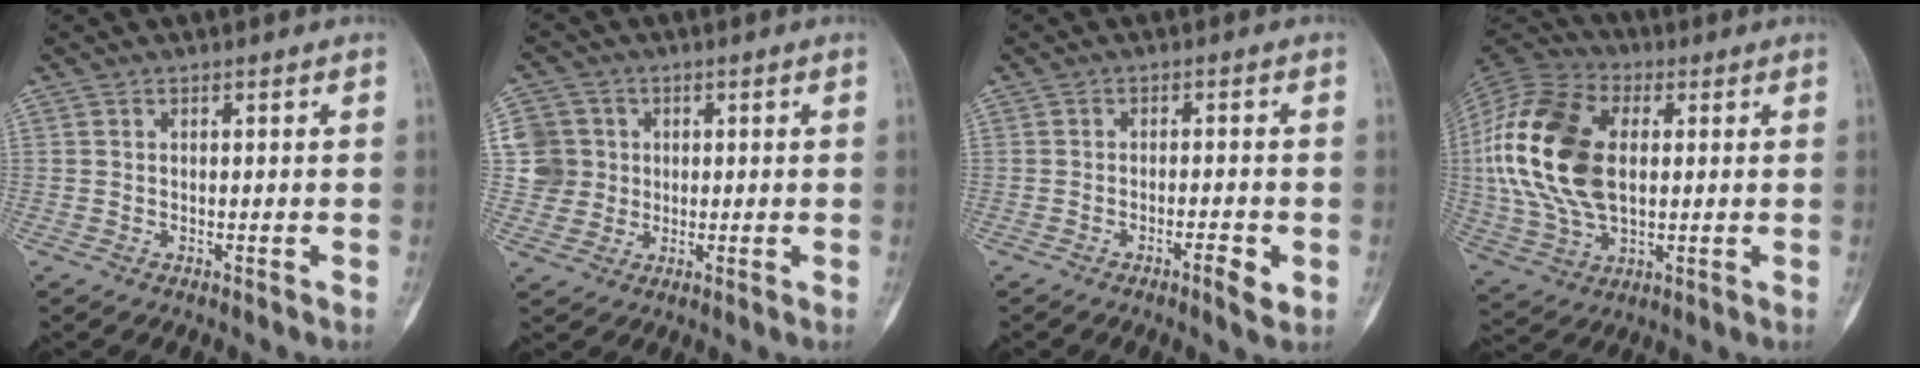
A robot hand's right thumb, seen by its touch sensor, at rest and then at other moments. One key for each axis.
{"total": 6.6, "fx": 0.9, "fy": 6.5, "fz": 0.8, "tx": 0.013, "ty": 0.005, "tz": 0.013}
{"total": 3.6, "fx": -1.5, "fy": 0.9, "fz": 3.2, "tx": -0.052, "ty": 0.005, "tz": -0.026}
{"total": 21.9, "fx": 2.3, "fy": 13.4, "fz": 17.2, "tx": -0.358, "ty": 0.000, "tz": 0.040}